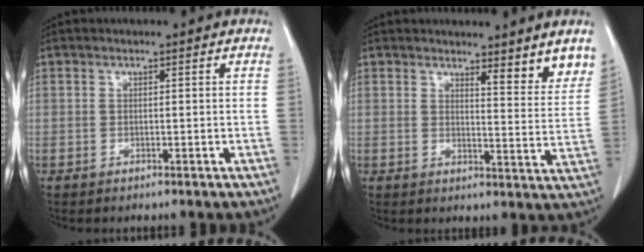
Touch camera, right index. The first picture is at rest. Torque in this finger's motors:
{"motor_torque": [0.11, 0.18, 0.08, 0.02]}